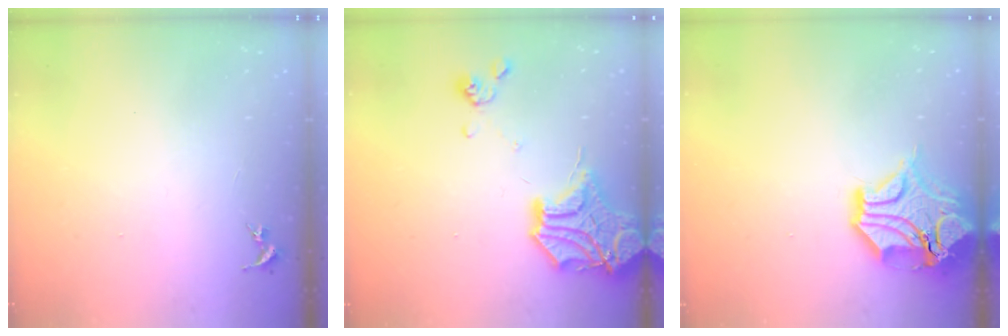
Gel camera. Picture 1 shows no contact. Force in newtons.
{"total": 19.9, "press": 19.8, "slide": 2.6}
{"total": 17.9, "press": 17.7, "slide": 2.6}